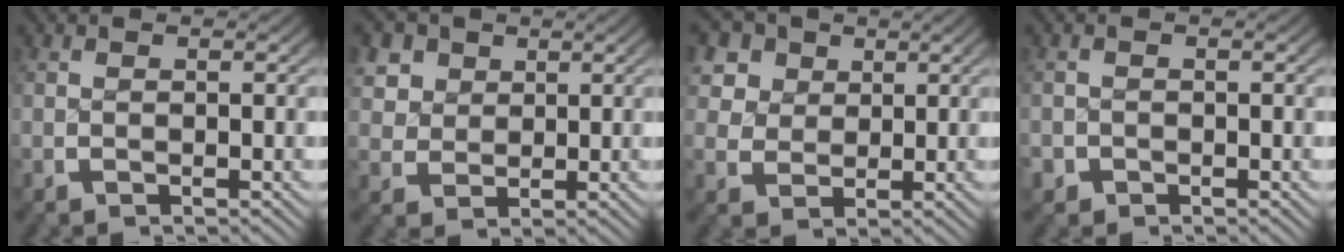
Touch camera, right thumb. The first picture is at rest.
{"total": 5.7, "force": [2.4, 4.5, 2.4], "torque": [-0.061, -0.011, 0.047]}
{"total": 6.4, "force": [2.6, 5.0, 2.9], "torque": [-0.068, -0.008, 0.045]}
{"total": 1.6, "force": [-1.0, 1.2, 0.0], "torque": [-0.004, -0.010, -0.016]}